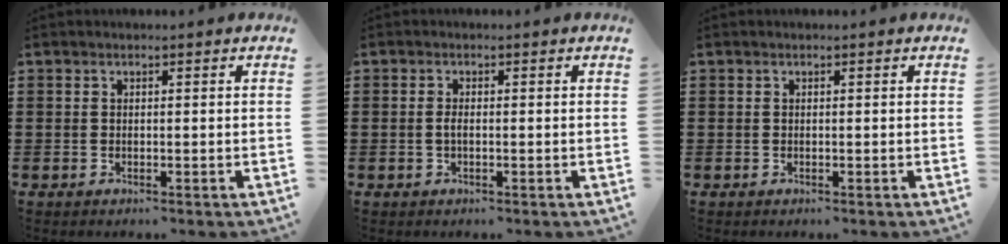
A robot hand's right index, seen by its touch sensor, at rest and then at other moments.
{"total": 1.3, "force": [-0.3, 0.3, 1.2], "torque": [-0.031, -0.004, -0.007]}
{"total": 0.0}